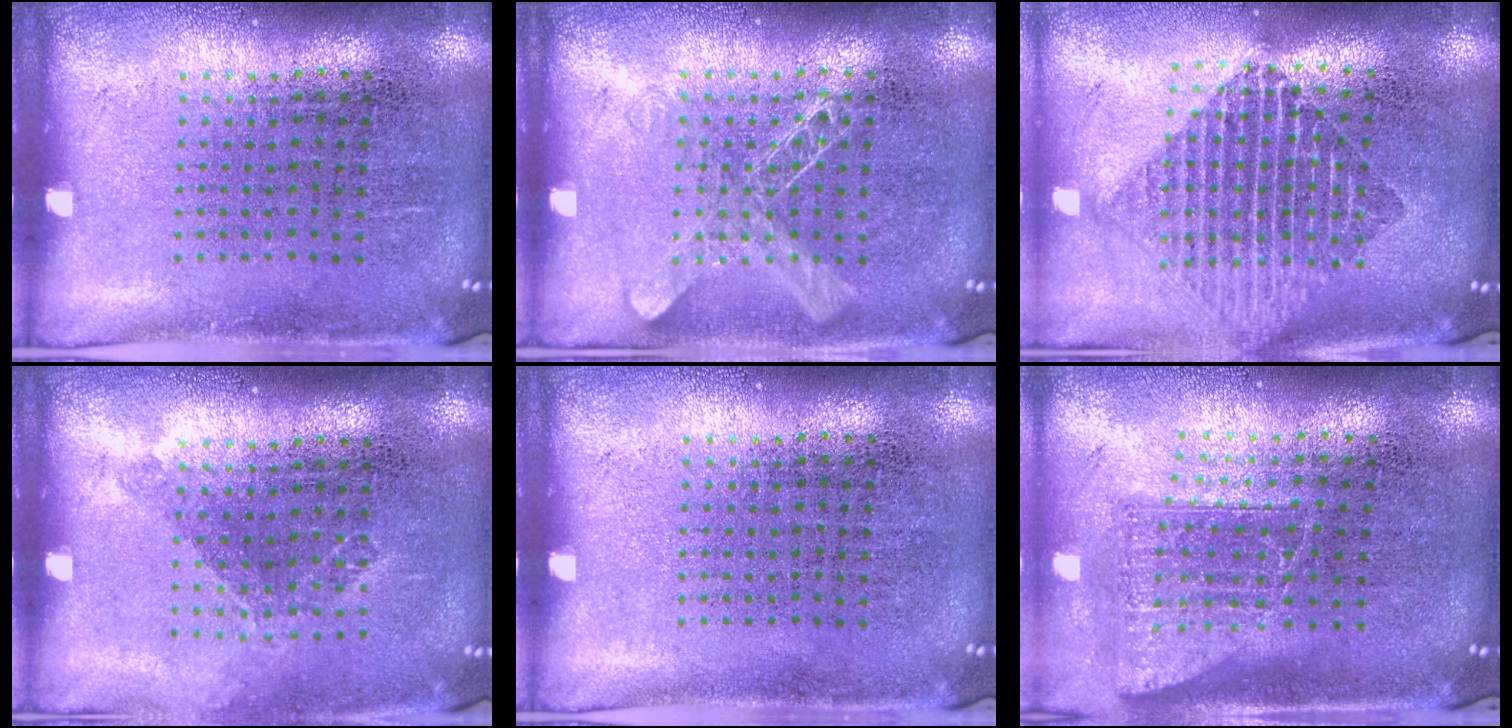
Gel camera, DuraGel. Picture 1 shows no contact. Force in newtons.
{"total": 1.7, "press": 1.7, "slide": 0.4}
{"total": 1.9, "press": 1.6, "slide": 1.0}
{"total": 1.0, "press": 0.9, "slide": 0.5}
{"total": 0.0}
{"total": 1.7, "press": 1.3, "slide": 1.1}